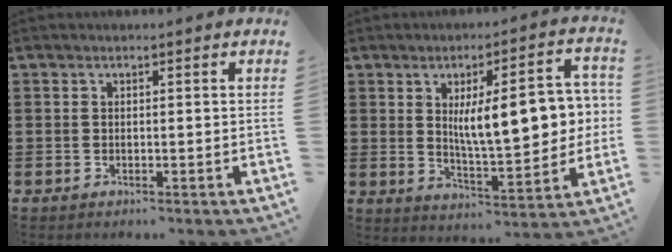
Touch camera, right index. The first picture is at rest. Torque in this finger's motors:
{"motor_torque": [1.54, -0.60, 0.63, 0.18]}